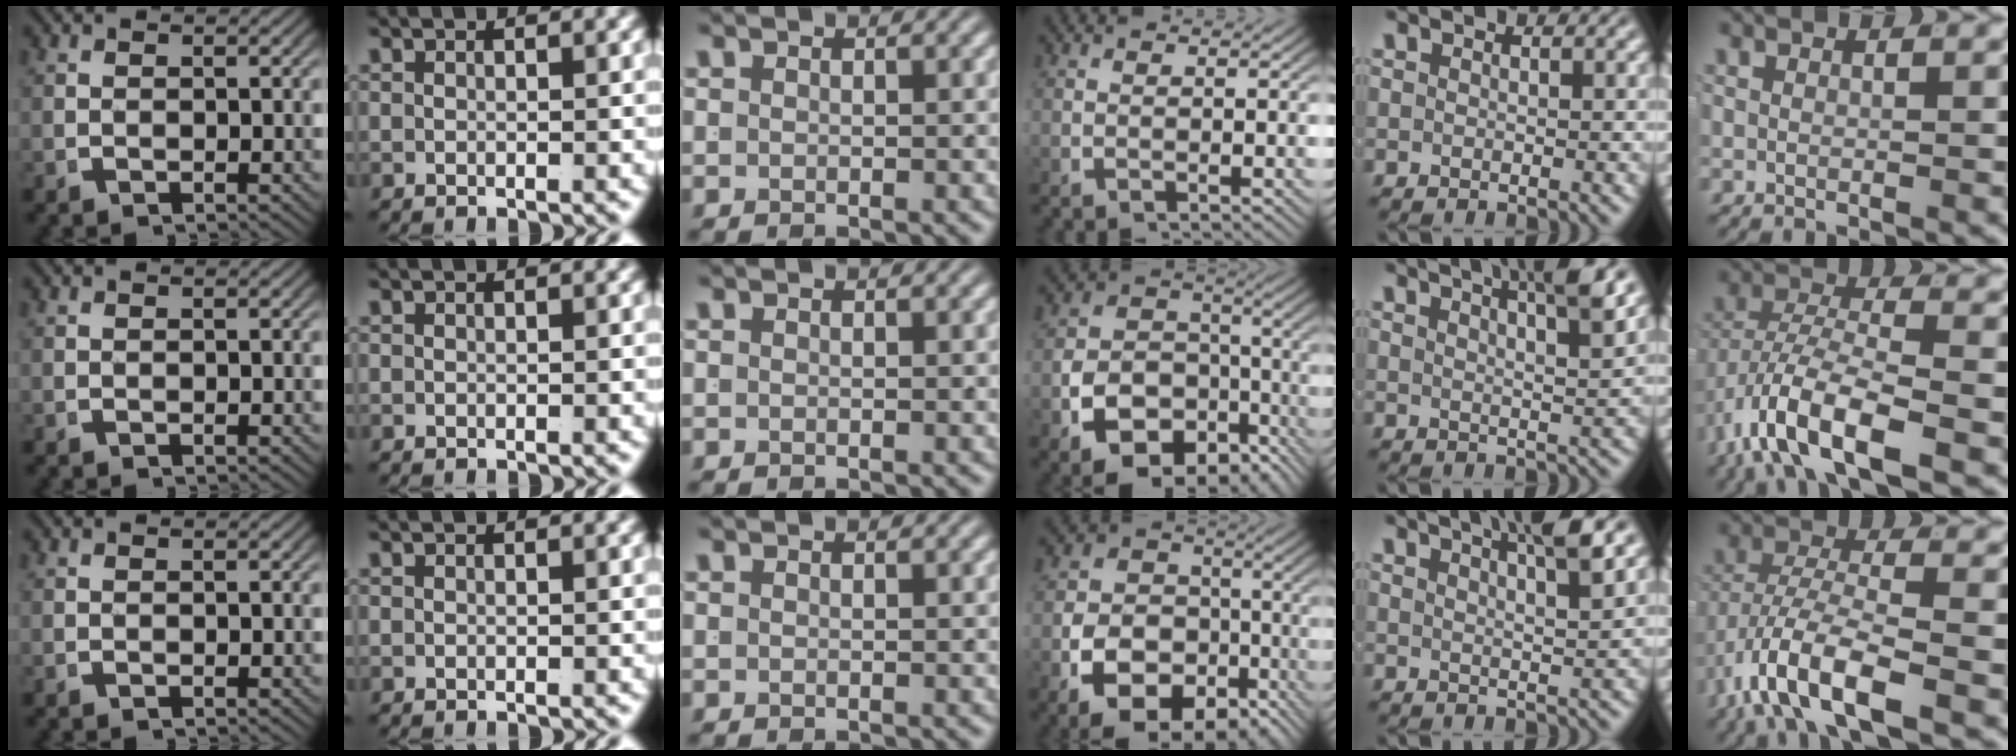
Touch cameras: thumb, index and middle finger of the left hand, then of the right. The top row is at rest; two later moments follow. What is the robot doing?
{"motion": "lift_and_place", "object": "jacket"}